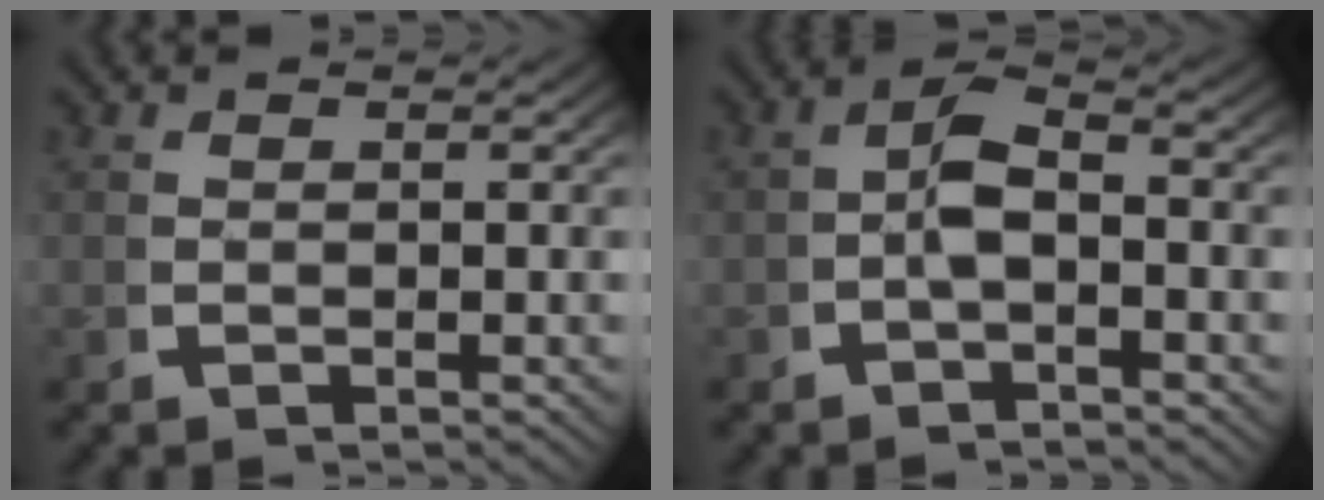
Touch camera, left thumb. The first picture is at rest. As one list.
[{"total": 3.5, "force": [-0.9, 2.1, 2.7], "torque": [-0.052, -0.006, -0.019]}]